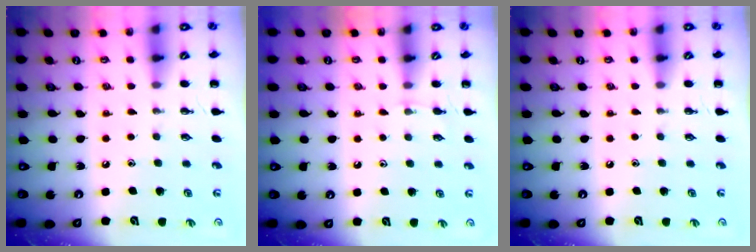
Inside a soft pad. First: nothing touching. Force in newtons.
{"total": 3.7, "press": 3.5, "slide": 1.3}
{"total": 0.0}